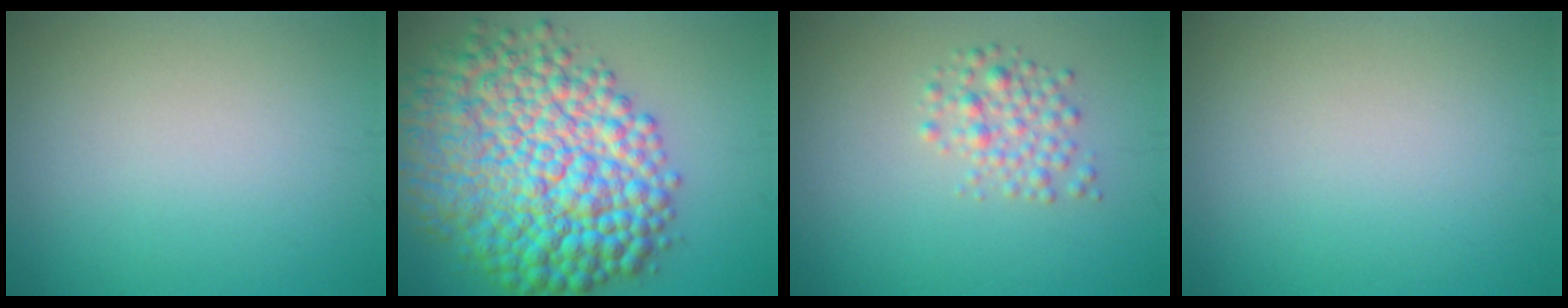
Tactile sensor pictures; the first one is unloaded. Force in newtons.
{"total": 14.3, "press": 14.3, "slide": 0.2}
{"total": 2.3, "press": 2.3, "slide": 0.1}
{"total": 0.0}